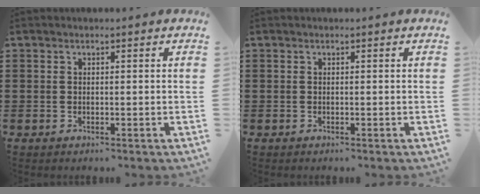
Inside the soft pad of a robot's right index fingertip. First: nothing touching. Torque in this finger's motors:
{"motor_torque": [0.17, 0.29, 0.04, -0.01]}